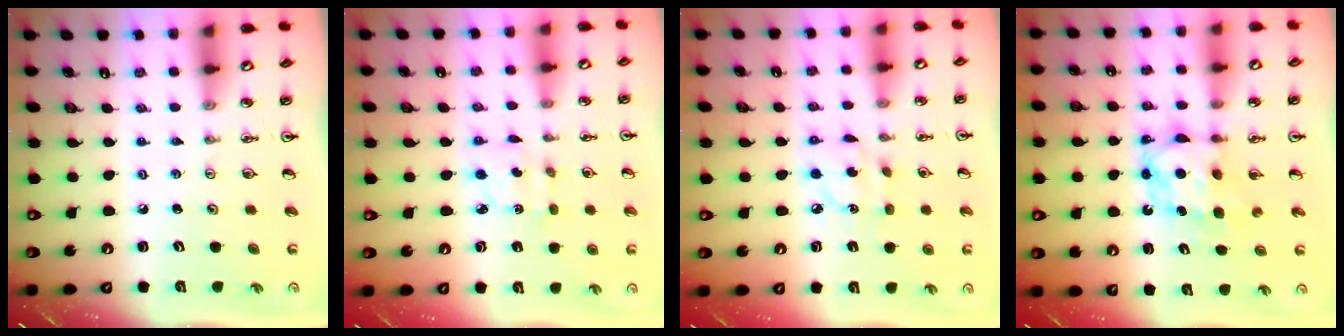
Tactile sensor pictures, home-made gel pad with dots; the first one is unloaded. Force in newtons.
{"total": 2.5, "press": 2.5, "slide": 0.2}
{"total": 6.7, "press": 6.7, "slide": 0.1}
{"total": 7.0, "press": 7.0, "slide": 0.4}